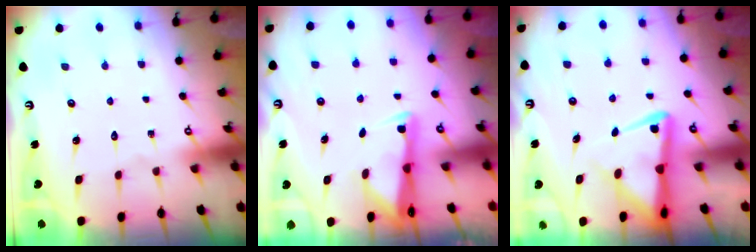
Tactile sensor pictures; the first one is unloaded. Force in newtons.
{"total": 2.5, "press": 2.5, "slide": 0.3}
{"total": 6.7, "press": 6.6, "slide": 1.0}